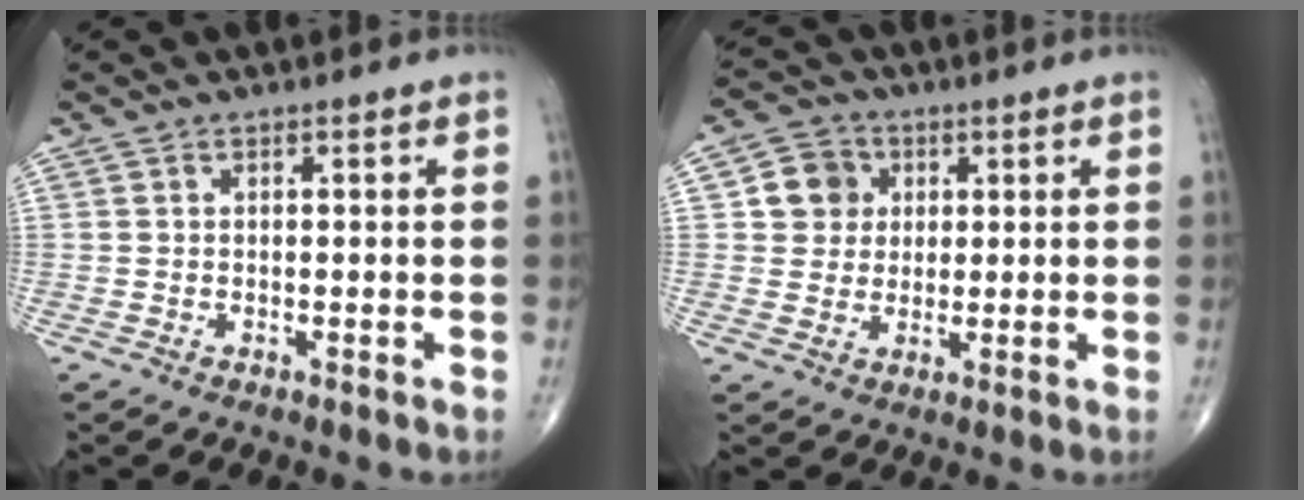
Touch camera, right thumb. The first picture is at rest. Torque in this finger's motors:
{"motor_torque": [-0.32, 0.60, 0.08, 0.02, 0.04]}